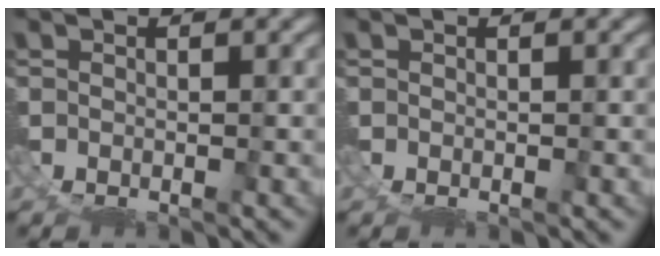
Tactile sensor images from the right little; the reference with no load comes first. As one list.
[{"total": 0.0}]